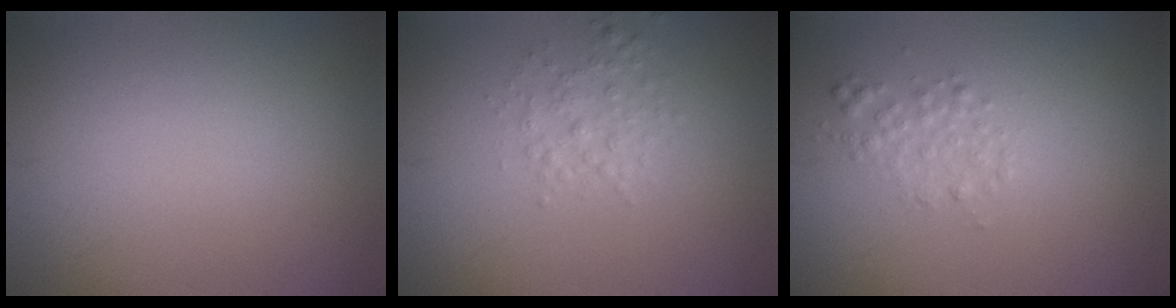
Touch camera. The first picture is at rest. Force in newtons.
{"total": 1.9, "press": 1.9, "slide": 0.1}
{"total": 1.7, "press": 1.7, "slide": 0.0}